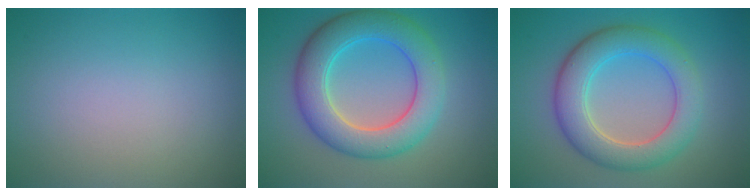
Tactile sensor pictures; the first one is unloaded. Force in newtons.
{"total": 7.3, "press": 7.3, "slide": 0.3}
{"total": 6.3, "press": 6.2, "slide": 0.6}